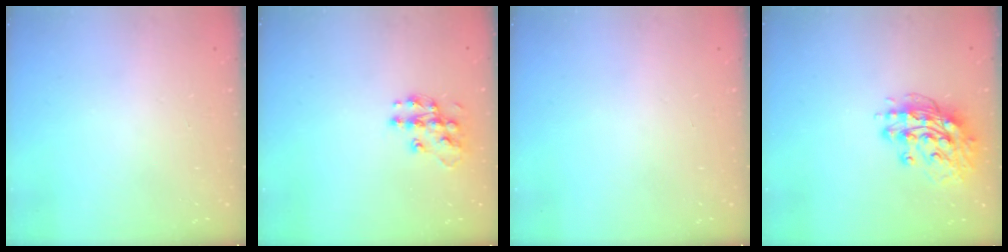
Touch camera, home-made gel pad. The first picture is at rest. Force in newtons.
{"total": 11.3, "press": 11.3, "slide": 0.7}
{"total": 0.0}
{"total": 13.5, "press": 13.4, "slide": 1.3}